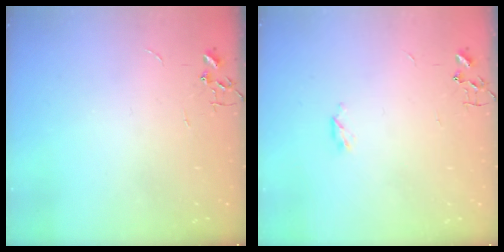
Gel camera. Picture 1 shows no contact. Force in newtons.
{"total": 3.3, "press": 3.2, "slide": 0.5}